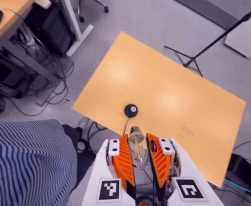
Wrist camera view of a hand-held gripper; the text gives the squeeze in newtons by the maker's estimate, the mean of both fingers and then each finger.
{"total": 22.0, "left": 25.1, "right": 18.8}